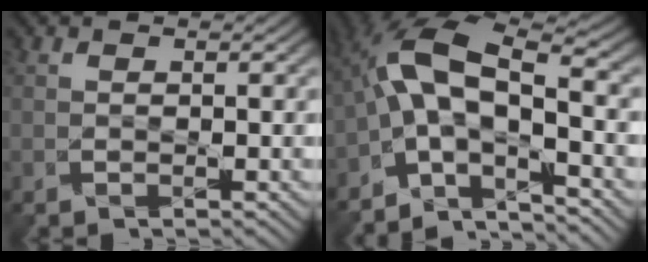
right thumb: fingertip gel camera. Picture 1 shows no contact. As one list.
[{"total": 11.0, "force": [-3.6, 4.2, 9.5], "torque": [-0.183, 0.013, -0.073]}]